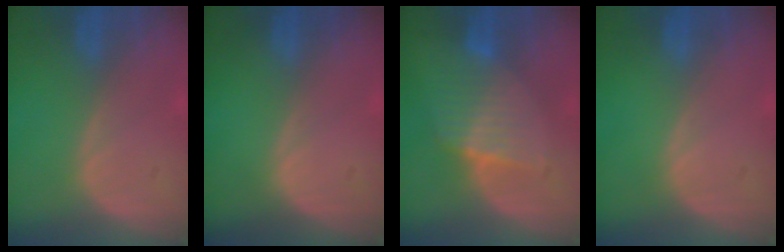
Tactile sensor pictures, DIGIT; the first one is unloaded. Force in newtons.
{"total": 0.0}
{"total": 6.8, "press": 6.0, "slide": 3.3}
{"total": 0.0}